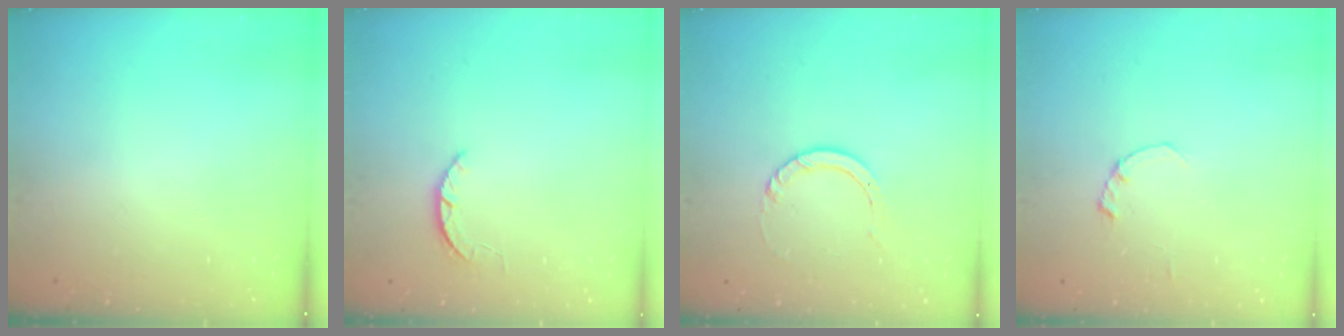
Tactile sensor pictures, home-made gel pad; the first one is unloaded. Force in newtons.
{"total": 1.6, "press": 1.6, "slide": 0.3}
{"total": 3.0, "press": 3.0, "slide": 0.3}
{"total": 0.0}